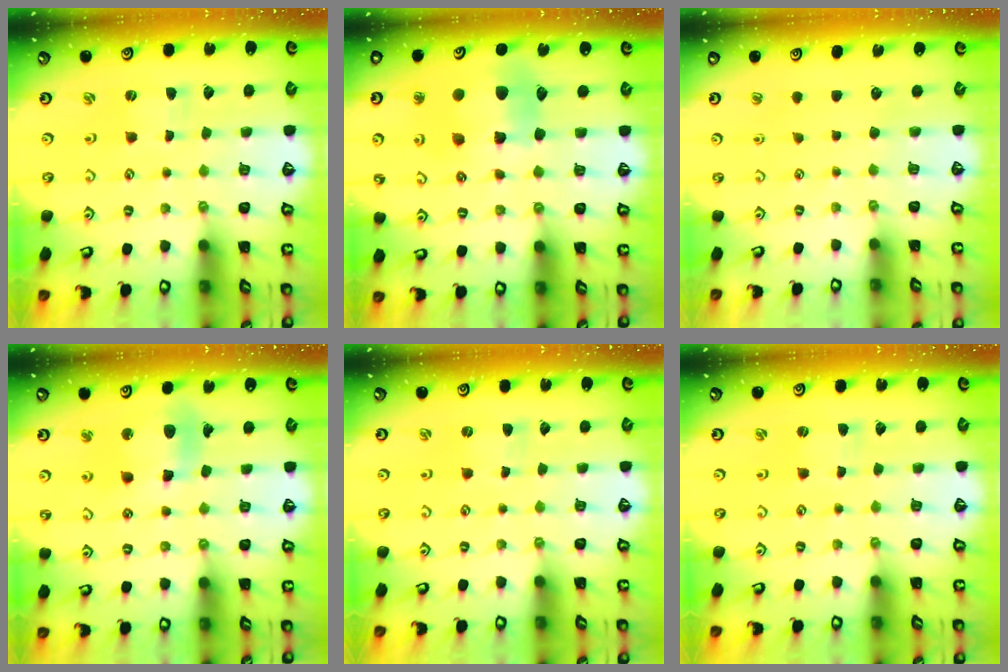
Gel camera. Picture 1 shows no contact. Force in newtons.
{"total": 12.9, "press": 12.8, "slide": 1.9}
{"total": 0.0}
{"total": 12.3, "press": 12.2, "slide": 1.6}
{"total": 0.0}
{"total": 0.0}